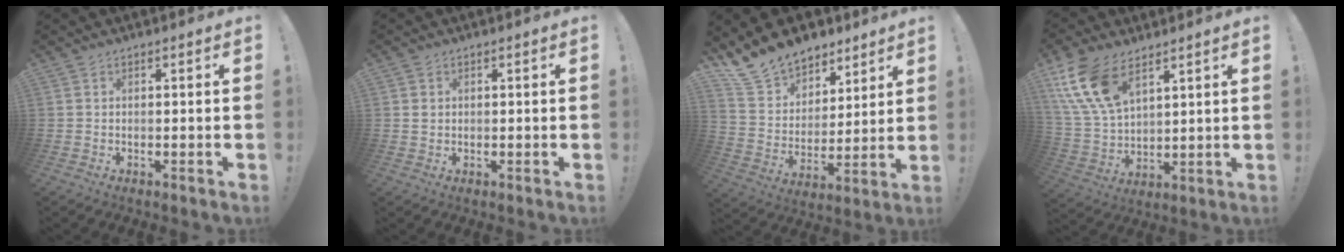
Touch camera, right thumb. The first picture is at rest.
{"total": 1.3, "force": [0.6, 1.1, 0.2], "torque": [0.004, 0.001, 0.009]}
{"total": 15.0, "force": [12.2, 8.2, 3.1], "torque": [-0.071, -0.091, 0.233]}
{"total": 15.2, "force": [9.0, 8.1, 9.2], "torque": [-0.205, -0.043, 0.170]}